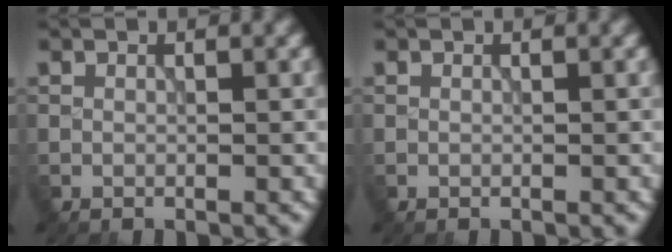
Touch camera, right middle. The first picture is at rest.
{"total": 0.0}